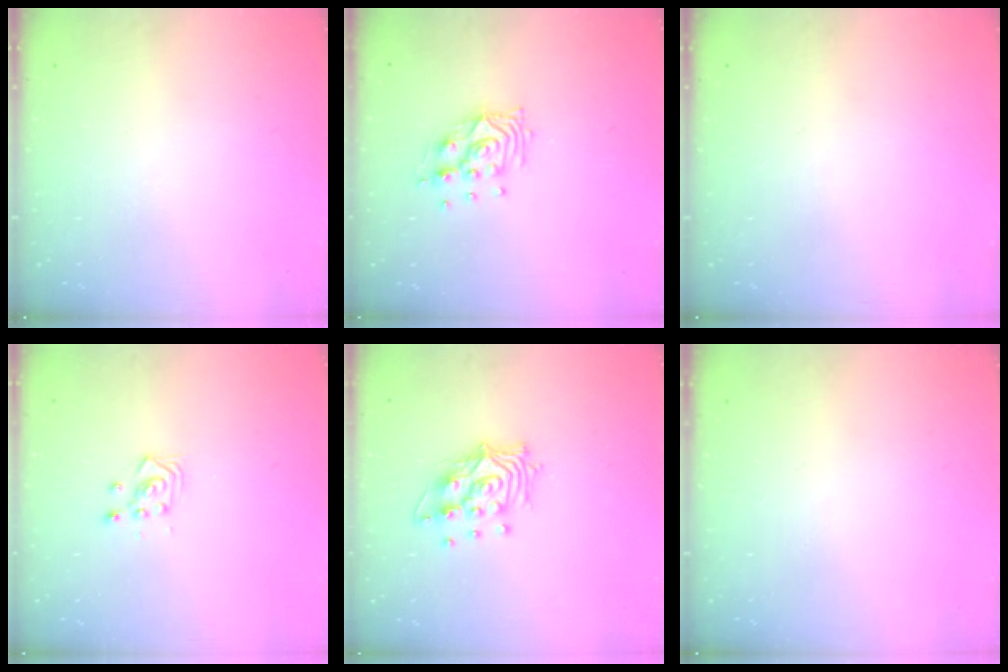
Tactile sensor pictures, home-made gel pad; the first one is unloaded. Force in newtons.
{"total": 9.5, "press": 9.5, "slide": 0.4}
{"total": 0.0}
{"total": 3.0, "press": 3.0, "slide": 0.5}
{"total": 12.4, "press": 12.4, "slide": 1.0}
{"total": 0.0}